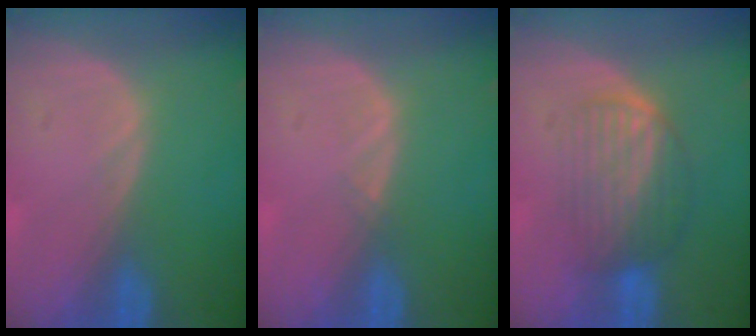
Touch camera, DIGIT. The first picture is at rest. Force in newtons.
{"total": 0.7, "press": 0.5, "slide": 0.4}
{"total": 6.2, "press": 6.0, "slide": 1.5}